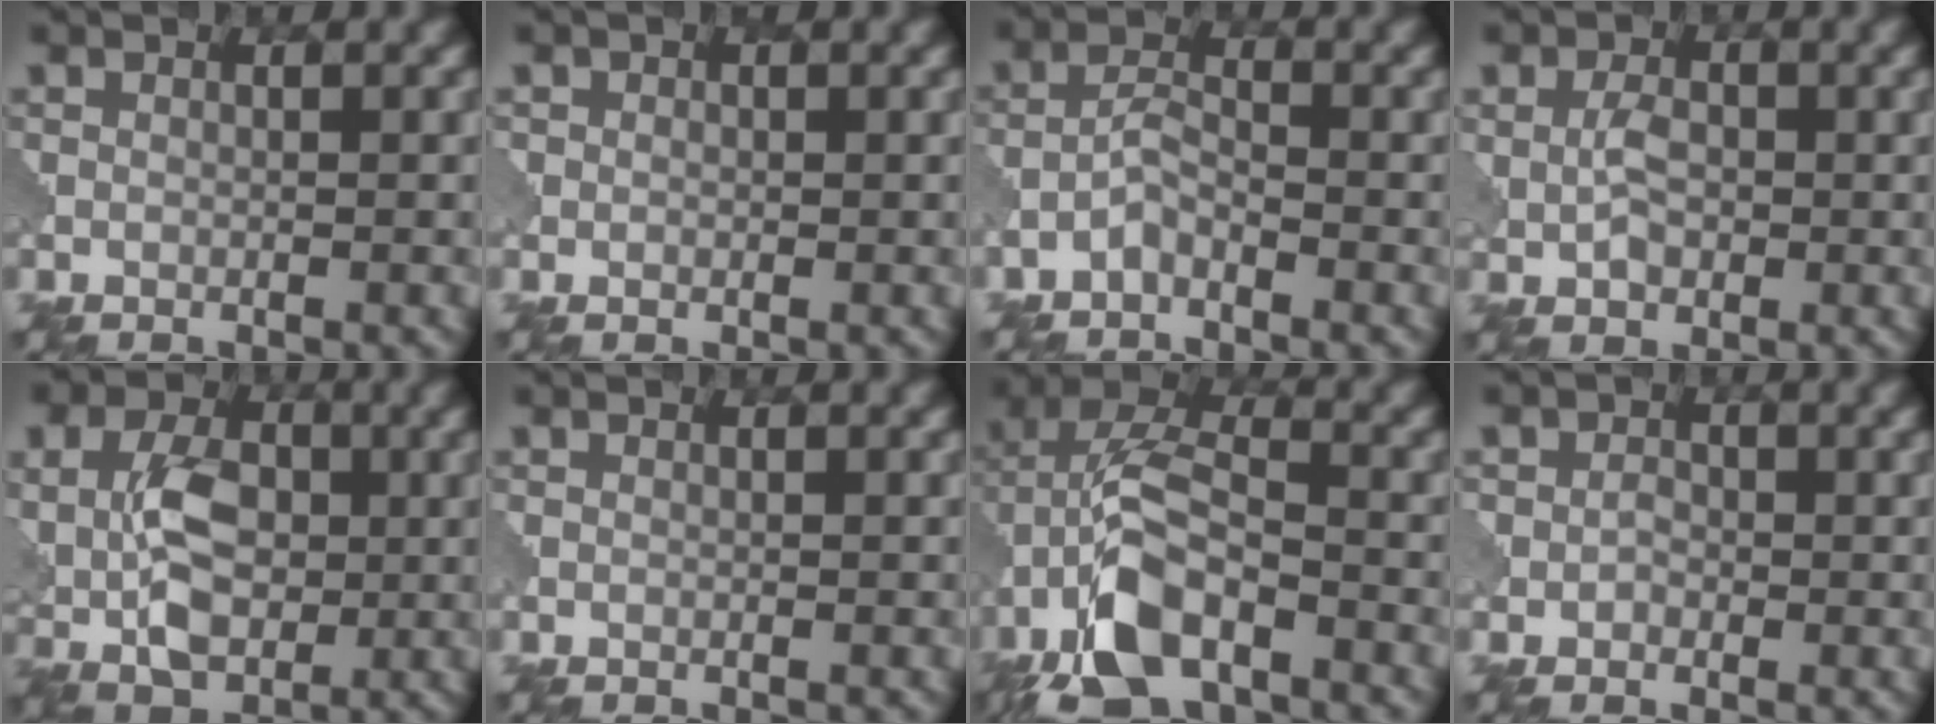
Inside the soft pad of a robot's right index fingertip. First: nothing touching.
{"total": 1.3, "force": [0.3, 1.2, 0.4], "torque": [-0.001, 0.001, -0.003]}
{"total": 2.0, "force": [-1.4, 0.6, 1.3], "torque": [-0.026, 0.009, -0.034]}
{"total": 2.8, "force": [0.1, 2.1, 1.9], "torque": [-0.037, 0.004, -0.004]}
{"total": 6.8, "force": [0.3, 4.7, 4.9], "torque": [-0.093, 0.004, 0.001]}
{"total": 0.0}
{"total": 9.1, "force": [-4.4, 4.0, 6.9], "torque": [-0.145, 0.013, -0.092]}
{"total": 1.6, "force": [-0.2, 1.5, 0.5], "torque": [0.009, 0.002, -0.013]}